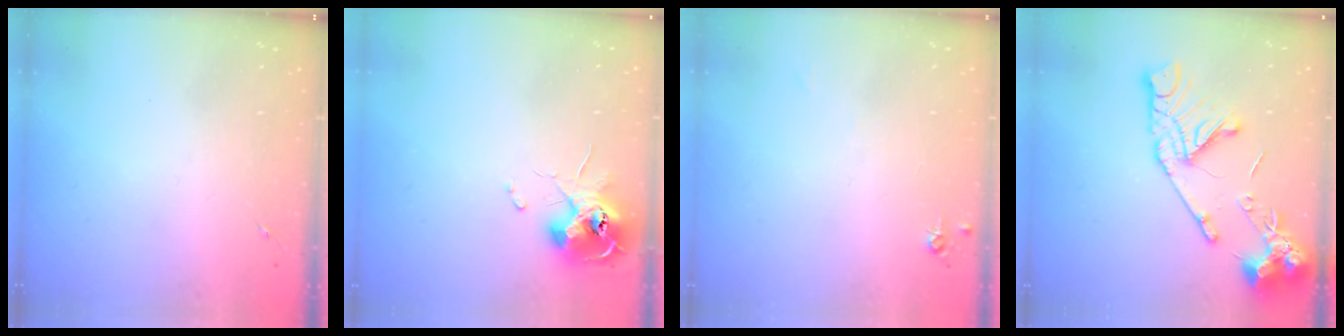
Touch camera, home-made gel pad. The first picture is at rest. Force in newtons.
{"total": 11.3, "press": 11.3, "slide": 0.6}
{"total": 4.7, "press": 4.7, "slide": 0.7}
{"total": 16.8, "press": 16.6, "slide": 1.9}